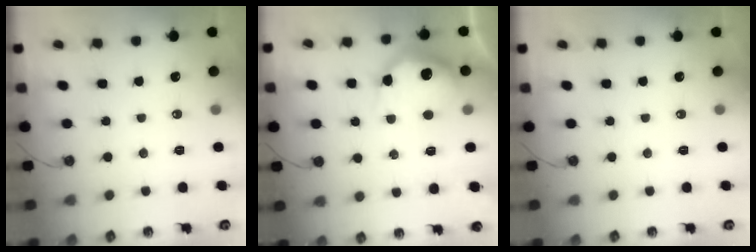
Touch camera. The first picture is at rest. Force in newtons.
{"total": 19.3, "press": 19.2, "slide": 1.6}
{"total": 0.0}